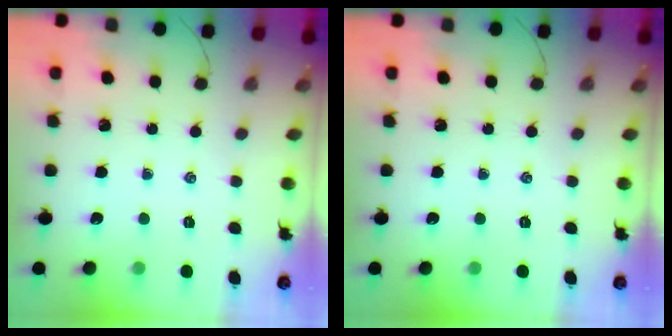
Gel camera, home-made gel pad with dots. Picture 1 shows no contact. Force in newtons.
{"total": 0.0}